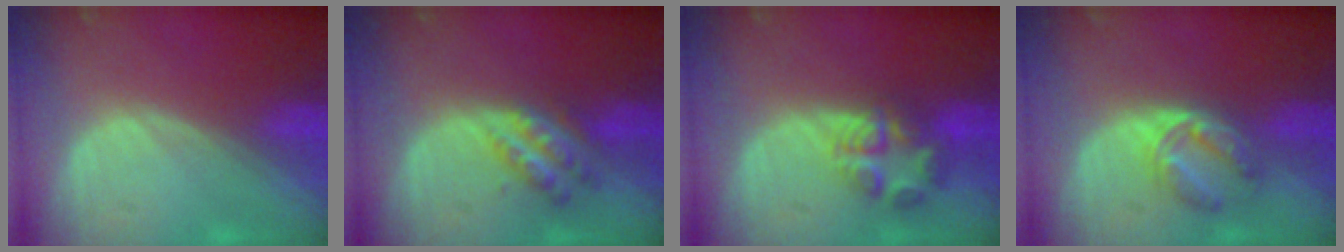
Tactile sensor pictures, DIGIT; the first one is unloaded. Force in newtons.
{"total": 5.9, "press": 5.1, "slide": 2.8}
{"total": 6.0, "press": 5.9, "slide": 0.8}
{"total": 5.6, "press": 5.4, "slide": 1.4}